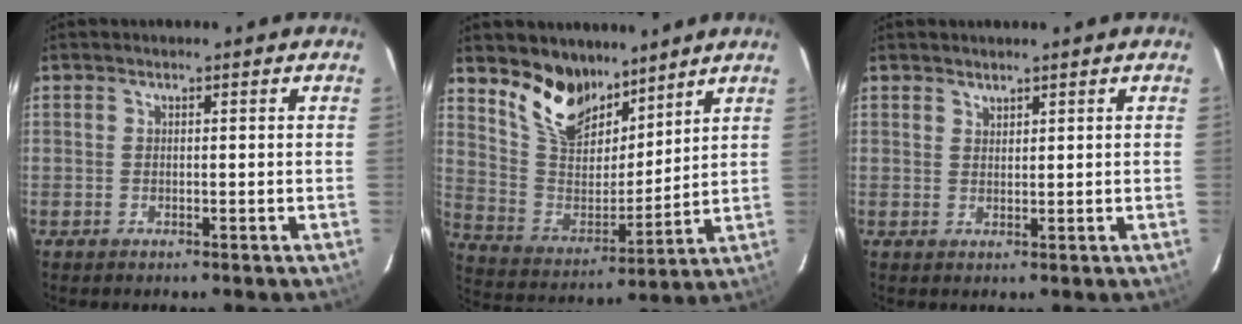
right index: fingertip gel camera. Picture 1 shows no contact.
{"total": 13.6, "force": [10.2, 7.0, 5.8], "torque": [-0.125, 0.000, 0.199]}
{"total": 1.1, "force": [1.1, 0.3, 0.1], "torque": [-0.003, 0.001, 0.021]}